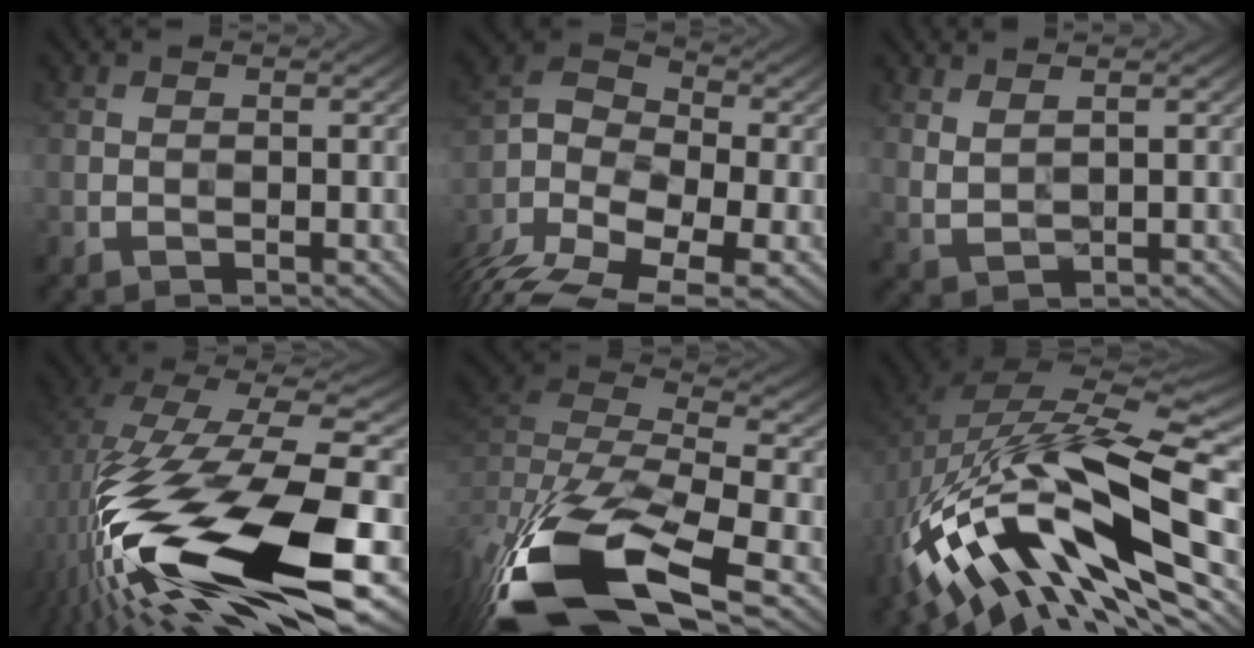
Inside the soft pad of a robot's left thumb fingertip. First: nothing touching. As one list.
[{"total": 13.9, "force": [-8.4, 6.8, 8.8], "torque": [-0.212, -0.012, -0.164]}, {"total": 2.3, "force": [2.1, 0.7, 0.8], "torque": [-0.023, -0.001, 0.052]}, {"total": 19.9, "force": [-5.7, 8.3, 17.1], "torque": [-0.362, -0.029, -0.086]}, {"total": 17.9, "force": [-9.9, 6.6, 13.4], "torque": [-0.314, -0.032, -0.158]}, {"total": 17.4, "force": [-6.1, 7.9, 14.2], "torque": [-0.275, 0.000, -0.113]}]